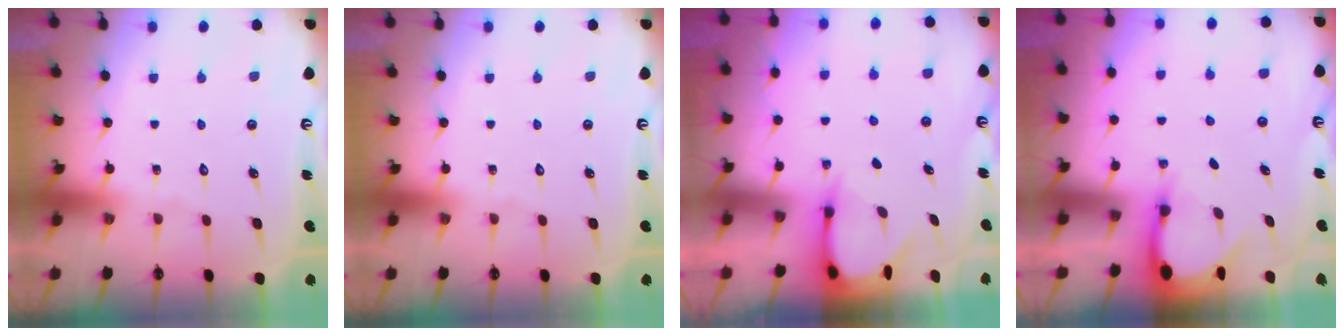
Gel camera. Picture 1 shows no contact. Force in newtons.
{"total": 0.0}
{"total": 3.7, "press": 3.6, "slide": 0.4}
{"total": 3.4, "press": 3.4, "slide": 0.2}